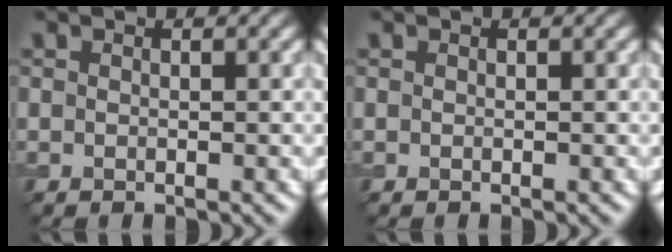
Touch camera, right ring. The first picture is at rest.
{"total": 0.0}